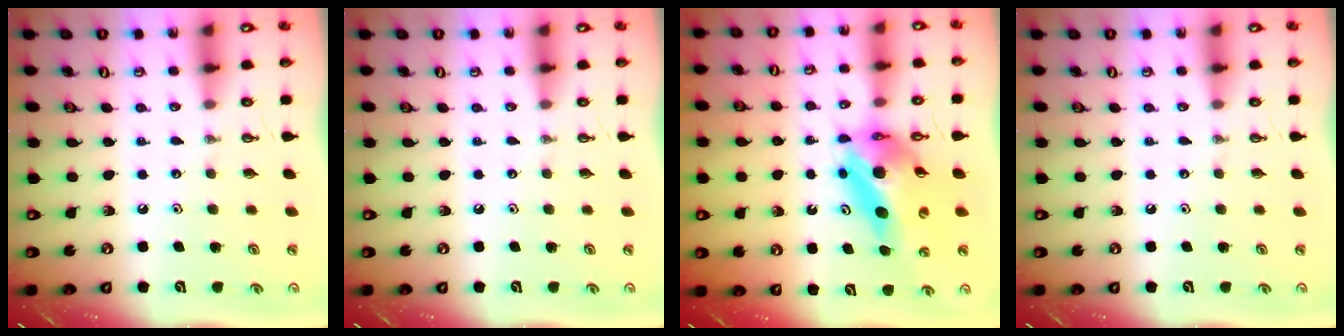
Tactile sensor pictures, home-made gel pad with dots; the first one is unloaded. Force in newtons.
{"total": 0.0}
{"total": 13.9, "press": 13.8, "slide": 1.3}
{"total": 0.0}